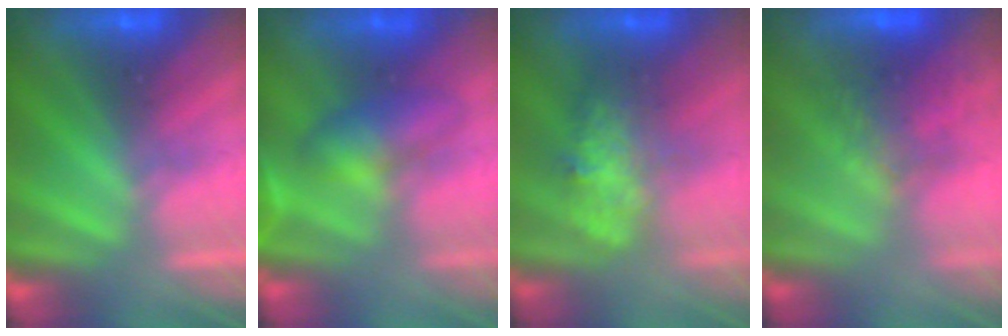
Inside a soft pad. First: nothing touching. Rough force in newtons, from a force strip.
{"total": 4.7}
{"total": 2.6}
{"total": 7.5}